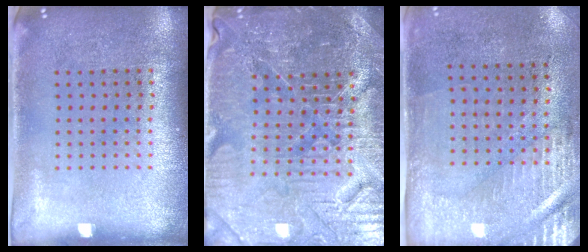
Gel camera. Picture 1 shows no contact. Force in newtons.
{"total": 5.2, "press": 5.0, "slide": 1.4}
{"total": 3.0, "press": 2.5, "slide": 1.6}